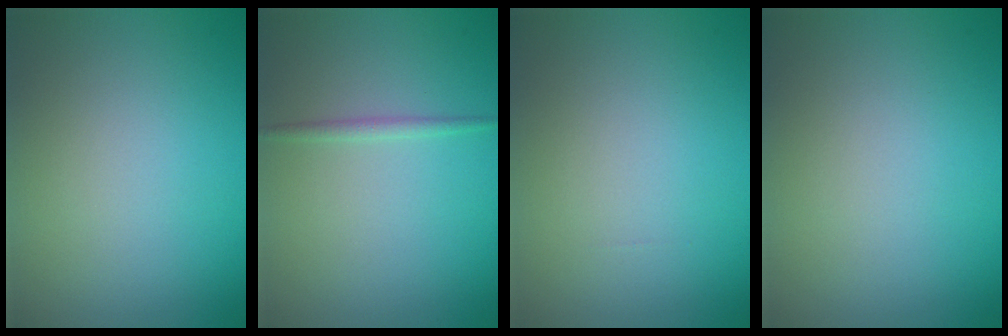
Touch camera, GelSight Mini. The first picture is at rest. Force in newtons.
{"total": 0.9, "press": 0.9, "slide": 0.1}
{"total": 0.0}
{"total": 0.0}